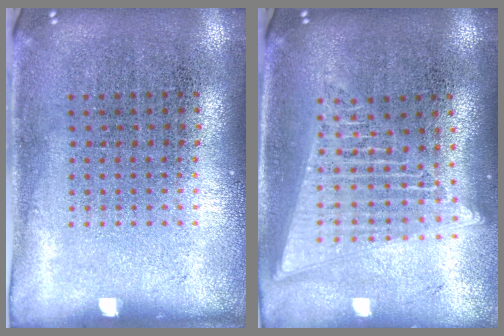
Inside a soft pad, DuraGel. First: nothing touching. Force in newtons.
{"total": 2.0, "press": 1.8, "slide": 1.0}